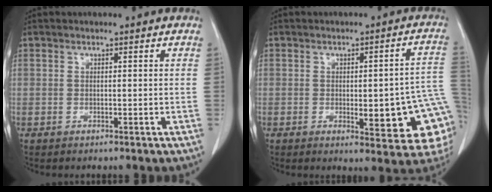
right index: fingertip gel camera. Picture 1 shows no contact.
{"total": 14.8, "force": [-3.0, 3.8, 14.0], "torque": [-0.114, 0.017, -0.017]}